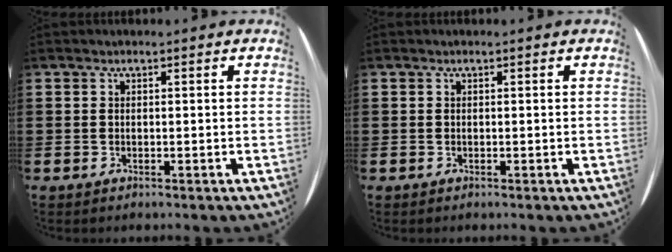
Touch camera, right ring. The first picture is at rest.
{"total": 0.0}